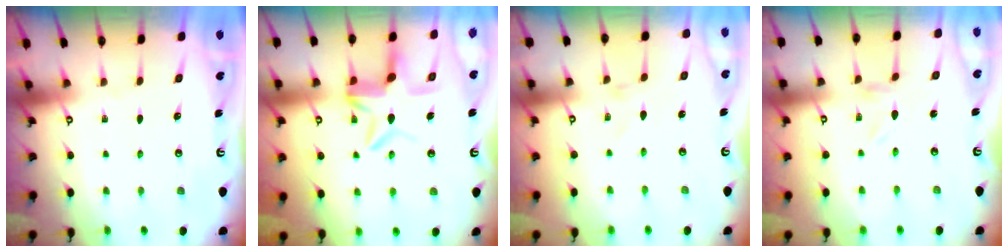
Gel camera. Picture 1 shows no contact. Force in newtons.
{"total": 8.4, "press": 8.3, "slide": 1.0}
{"total": 0.9, "press": 0.9, "slide": 0.1}
{"total": 0.0}